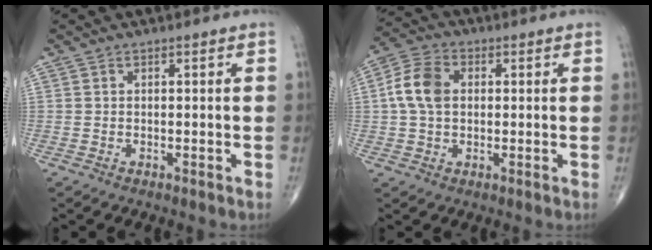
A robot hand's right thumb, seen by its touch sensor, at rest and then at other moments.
{"total": 8.0, "force": [0.9, 5.6, 5.7], "torque": [-0.110, 0.016, 0.010]}